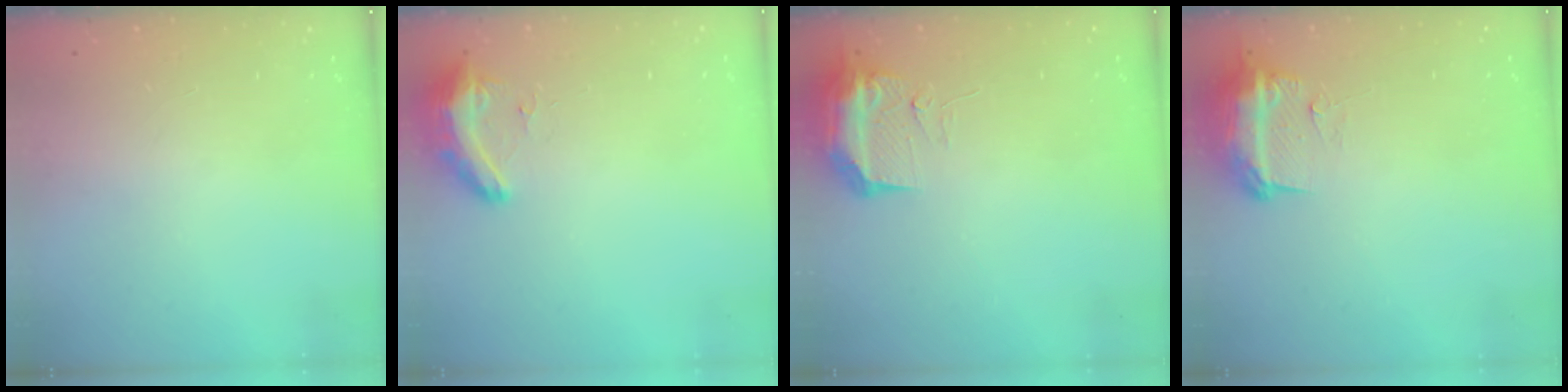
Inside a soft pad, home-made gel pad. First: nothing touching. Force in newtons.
{"total": 10.2, "press": 9.3, "slide": 4.2}
{"total": 9.5, "press": 9.4, "slide": 1.4}
{"total": 11.4, "press": 11.4, "slide": 1.1}